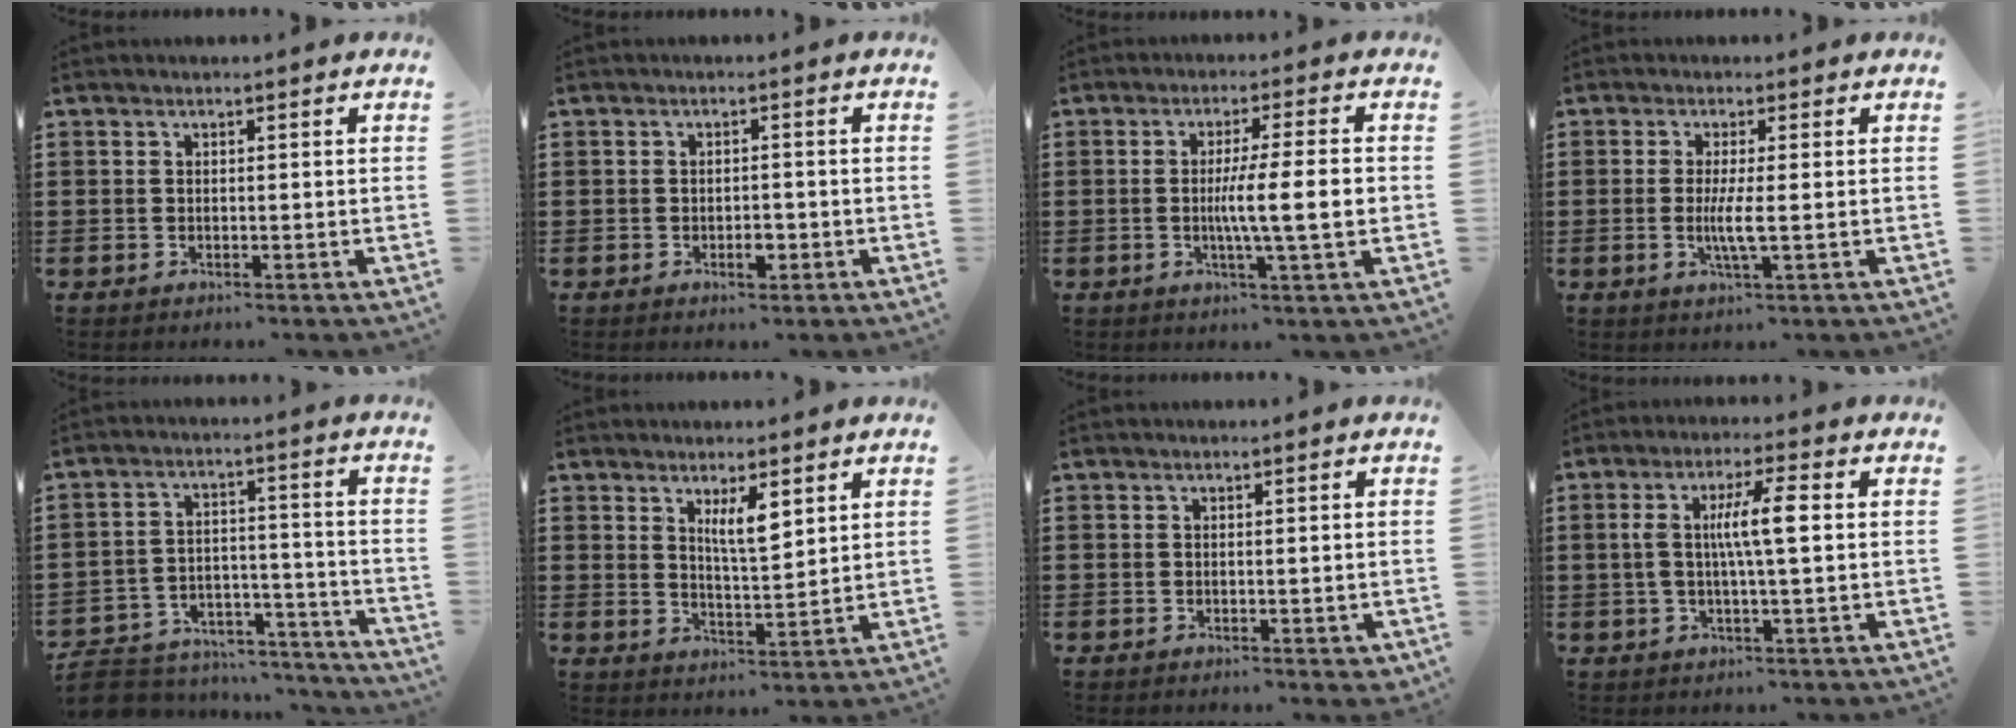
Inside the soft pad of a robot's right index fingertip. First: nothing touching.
{"total": 2.6, "force": [-1.0, 1.2, 2.1], "torque": [-0.038, 0.000, -0.018]}
{"total": 8.4, "force": [-0.9, 0.4, 8.3], "torque": [-0.134, -0.009, -0.020]}
{"total": 4.1, "force": [-0.5, 0.1, 4.0], "torque": [-0.079, -0.010, -0.011]}
{"total": 5.9, "force": [-5.5, 2.0, 1.0], "torque": [-0.030, 0.009, -0.111]}
{"total": 4.8, "force": [2.6, 1.3, 3.8], "torque": [-0.073, 0.001, 0.042]}
{"total": 0.6, "force": [-0.1, 0.2, 0.6], "torque": [-0.012, -0.004, -0.001]}
{"total": 7.0, "force": [0.6, 0.9, 6.9], "torque": [-0.128, 0.001, 0.005]}